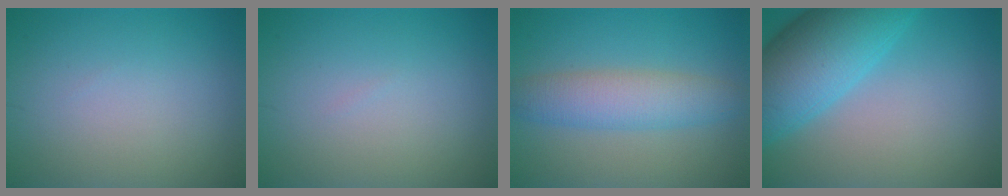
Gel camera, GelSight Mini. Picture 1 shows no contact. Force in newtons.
{"total": 0.0}
{"total": 4.7, "press": 4.7, "slide": 0.1}
{"total": 9.3, "press": 9.3, "slide": 0.4}